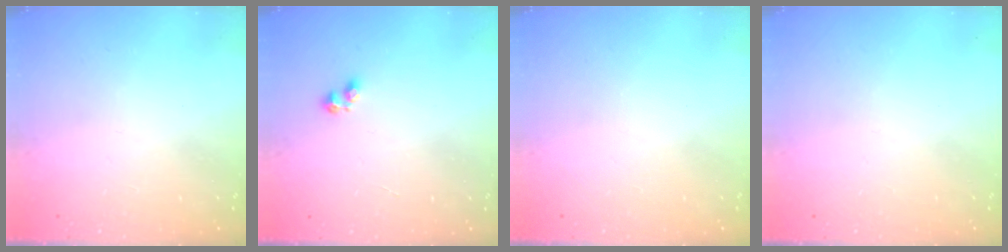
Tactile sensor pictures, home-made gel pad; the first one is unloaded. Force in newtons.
{"total": 2.4, "press": 2.3, "slide": 0.8}
{"total": 0.0}
{"total": 0.0}